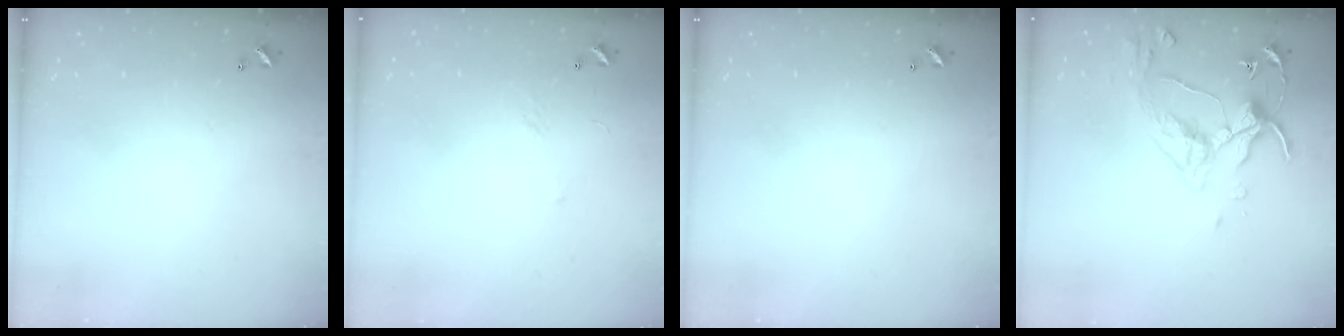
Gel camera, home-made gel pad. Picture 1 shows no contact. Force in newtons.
{"total": 6.2, "press": 6.2, "slide": 0.8}
{"total": 0.0}
{"total": 5.3, "press": 5.2, "slide": 1.0}